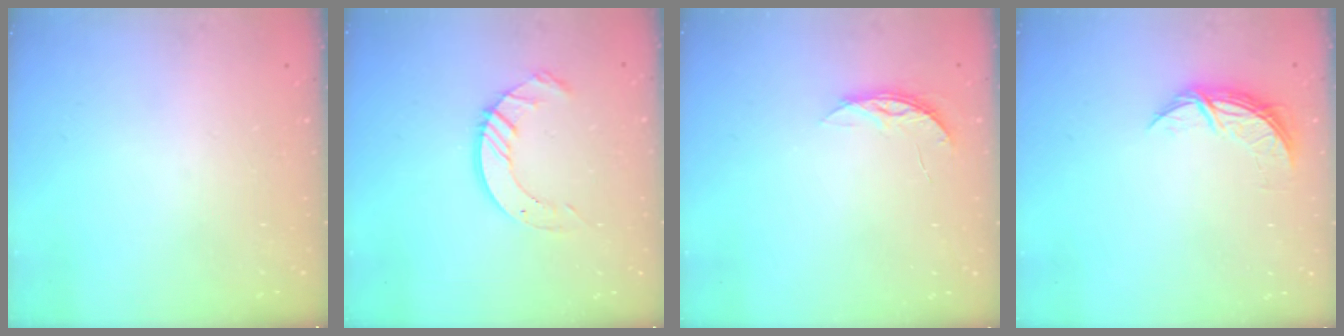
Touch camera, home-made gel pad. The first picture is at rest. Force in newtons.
{"total": 8.8, "press": 8.8, "slide": 0.9}
{"total": 4.5, "press": 4.5, "slide": 0.4}
{"total": 6.9, "press": 6.9, "slide": 0.5}